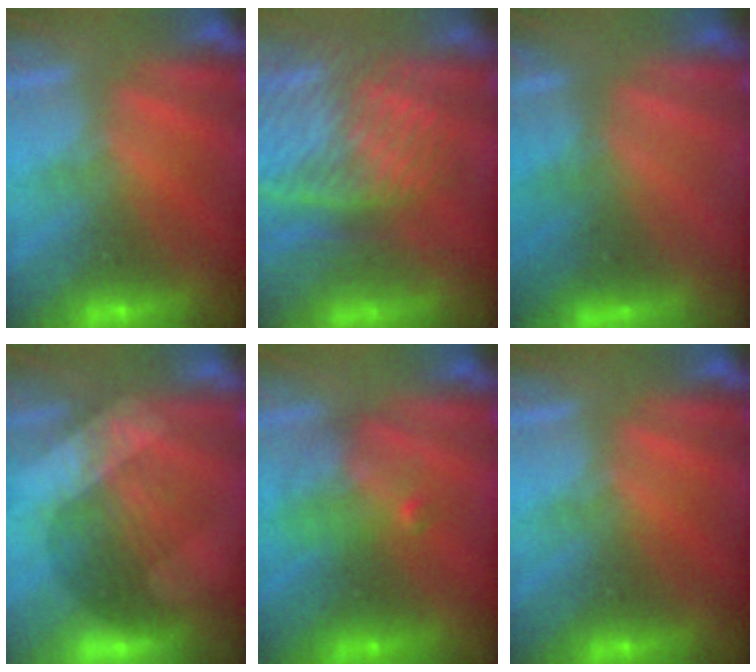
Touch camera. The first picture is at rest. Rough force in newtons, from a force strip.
{"total": 8.5}
{"total": 4.6}
{"total": 3.2}
{"total": 2.4}
{"total": 0.0}